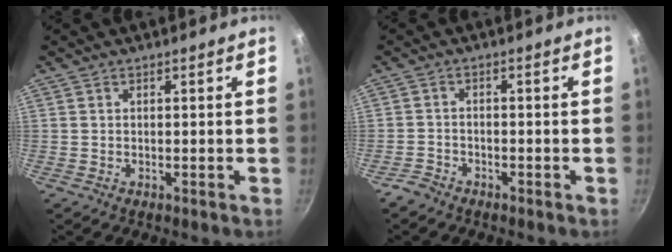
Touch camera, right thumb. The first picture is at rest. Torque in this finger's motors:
{"motor_torque": [-0.03, 0.09, 0.04, 0.18, 0.01]}